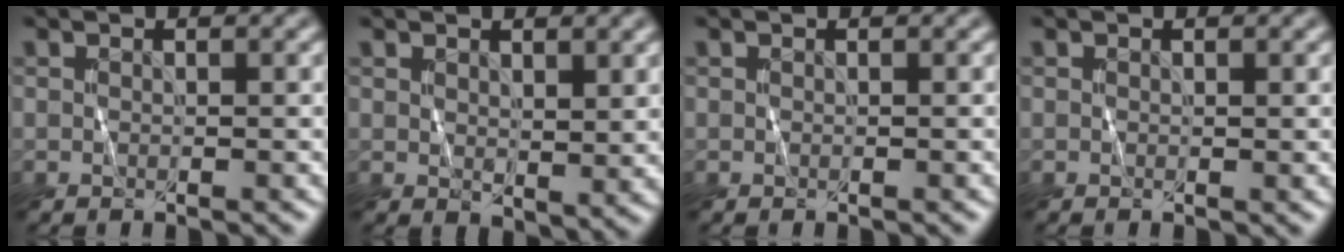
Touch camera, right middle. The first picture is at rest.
{"total": 2.3, "force": [1.3, 1.1, 1.4], "torque": [-0.025, -0.009, 0.030]}
{"total": 0.0}
{"total": 0.0}